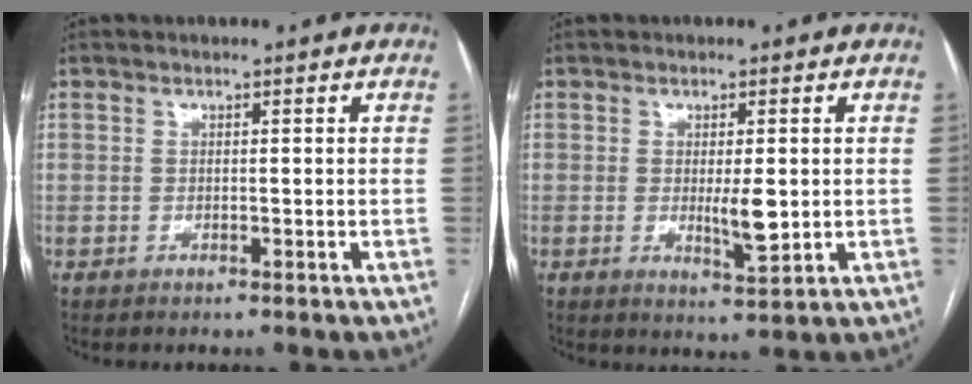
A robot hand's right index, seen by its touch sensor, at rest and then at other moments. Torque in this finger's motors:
{"motor_torque": [0.89, 0.05, 0.33, 0.08]}